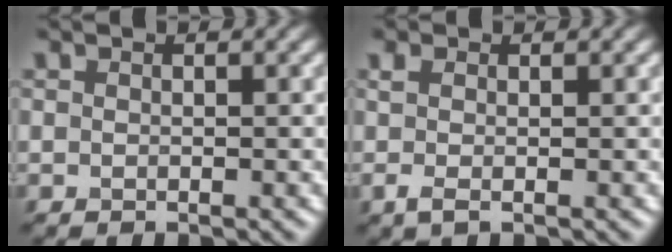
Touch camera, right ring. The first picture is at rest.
{"total": 1.6, "force": [0.1, 0.5, 1.5], "torque": [-0.032, 0.001, -0.002]}